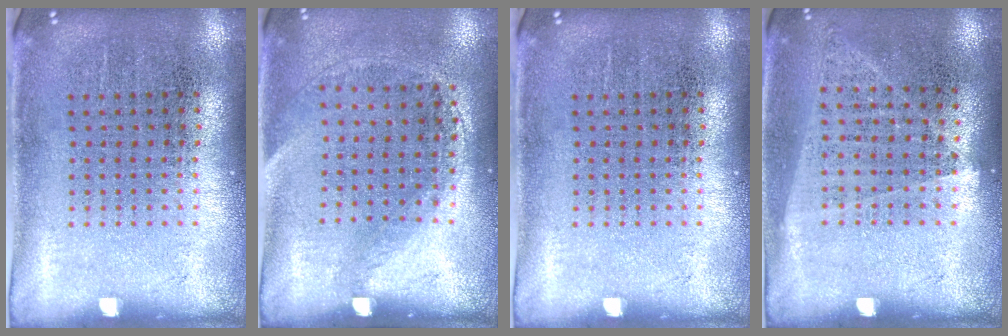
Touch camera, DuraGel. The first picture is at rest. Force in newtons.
{"total": 1.4, "press": 1.0, "slide": 1.0}
{"total": 0.0}
{"total": 1.0, "press": 0.9, "slide": 0.5}